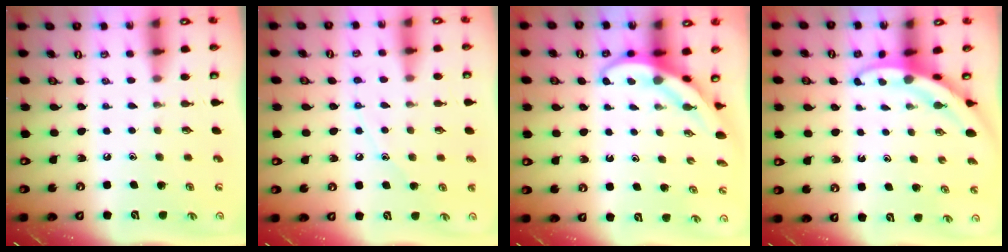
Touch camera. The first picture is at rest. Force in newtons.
{"total": 7.6, "press": 7.6, "slide": 0.6}
{"total": 4.0, "press": 4.0, "slide": 0.4}
{"total": 3.2, "press": 3.2, "slide": 0.2}